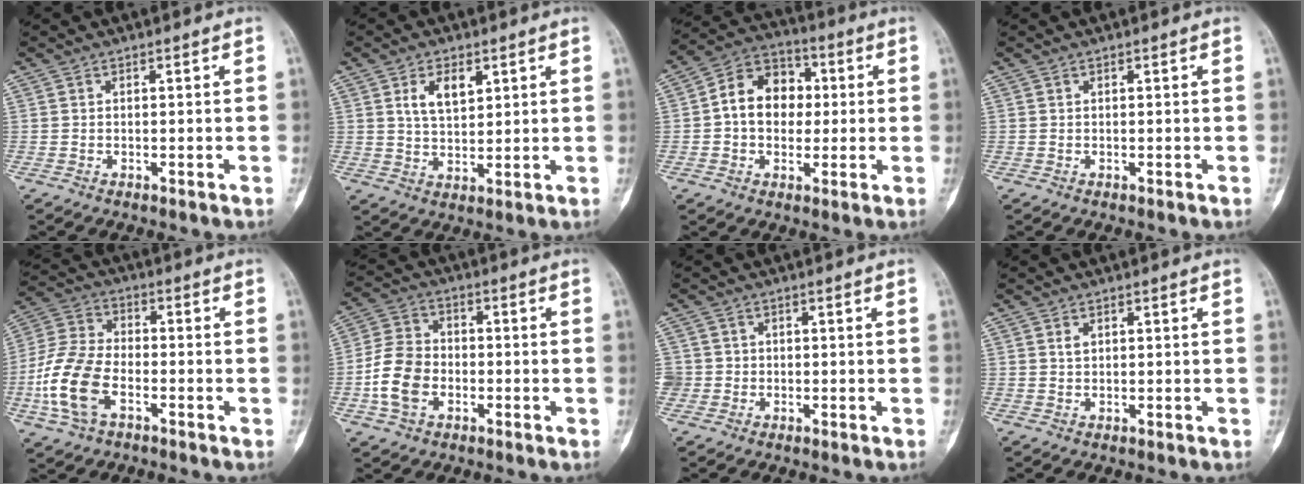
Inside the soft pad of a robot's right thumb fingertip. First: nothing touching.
{"total": 6.2, "force": [2.6, 3.4, 4.5], "torque": [-0.068, -0.014, 0.051]}
{"total": 11.9, "force": [0.7, 9.2, 7.5], "torque": [-0.085, 0.027, 0.002]}
{"total": 0.0}
{"total": 13.2, "force": [-4.3, 7.8, 9.8], "torque": [-0.213, 0.019, -0.089]}
{"total": 9.8, "force": [-2.6, 7.2, 6.1], "torque": [-0.113, 0.020, -0.056]}
{"total": 2.8, "force": [-0.3, 2.8, 0.0], "torque": [0.021, 0.009, -0.008]}
{"total": 1.2, "force": [0.5, 0.8, 0.7], "torque": [-0.011, 0.000, 0.010]}